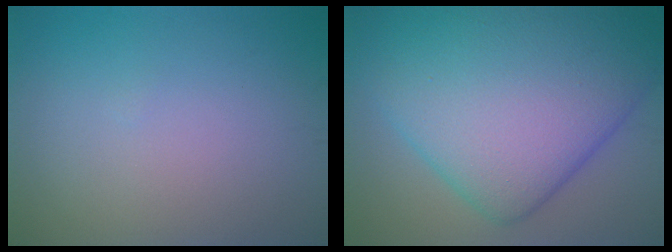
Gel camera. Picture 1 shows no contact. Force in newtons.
{"total": 15.0, "press": 15.0, "slide": 0.1}